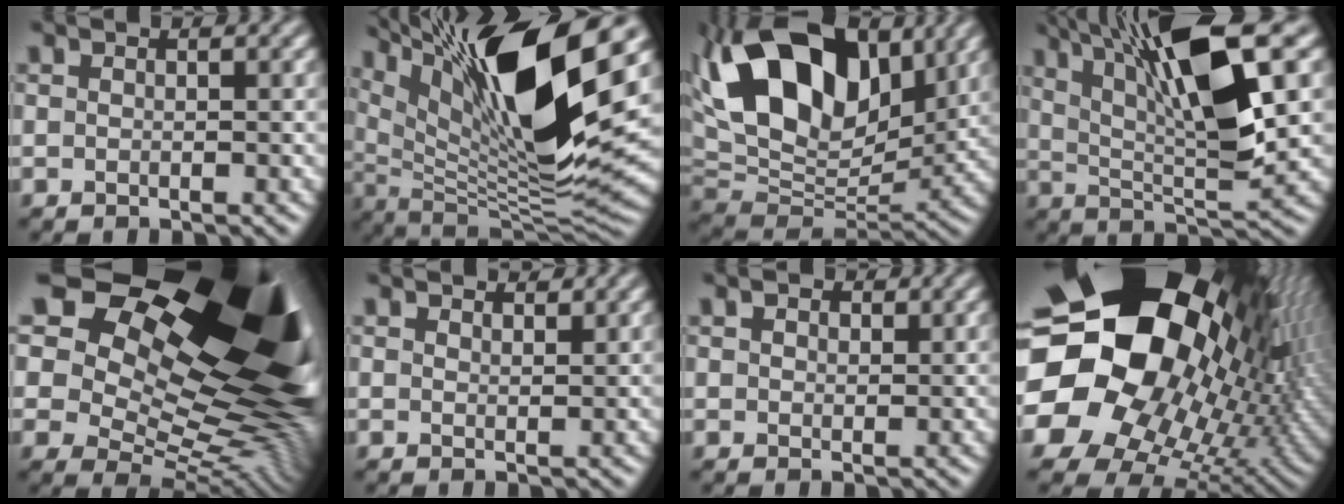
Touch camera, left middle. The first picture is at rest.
{"total": 15.4, "force": [6.9, 4.2, 13.2], "torque": [-0.232, -0.003, 0.121]}
{"total": 14.0, "force": [5.4, 8.8, 9.4], "torque": [-0.167, 0.023, 0.093]}
{"total": 11.3, "force": [4.9, 2.8, 9.8], "torque": [-0.173, 0.005, 0.084]}
{"total": 22.7, "force": [9.3, 14.4, 14.9], "torque": [-0.251, 0.047, 0.165]}
{"total": 1.2, "force": [1.2, 0.1, -0.2], "torque": [0.002, -0.003, 0.016]}
{"total": 1.1, "force": [0.8, 0.8, -0.1], "torque": [0.000, -0.002, 0.009]}
{"total": 24.1, "force": [4.4, 19.6, 13.3], "torque": [-0.258, -0.025, 0.054]}